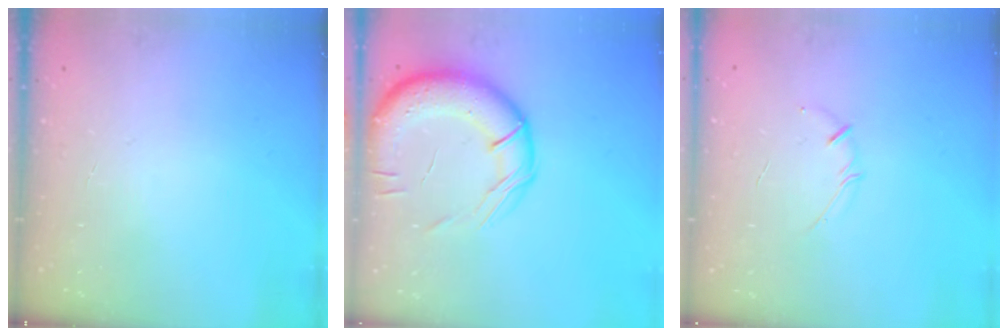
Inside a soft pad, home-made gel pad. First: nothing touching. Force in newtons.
{"total": 17.3, "press": 16.9, "slide": 3.5}
{"total": 3.3, "press": 3.2, "slide": 0.6}